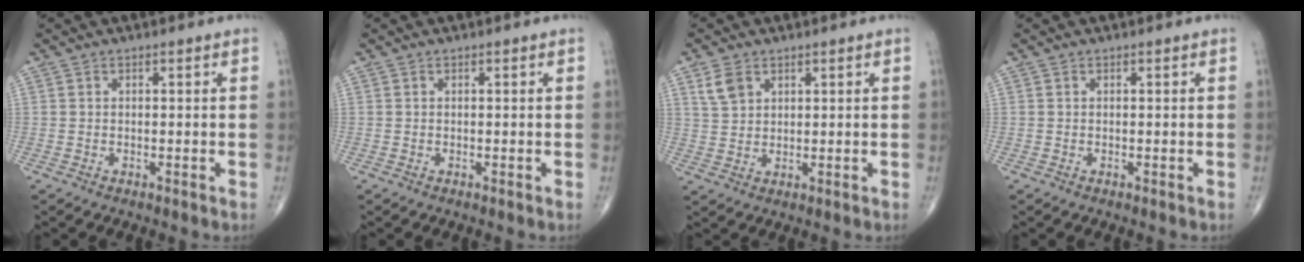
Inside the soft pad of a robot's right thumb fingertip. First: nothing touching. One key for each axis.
{"total": 0.0}
{"total": 4.3, "fx": 2.3, "fy": 2.9, "fz": 2.2, "tx": -0.035, "ty": -0.006, "tz": 0.051}
{"total": 0.0}